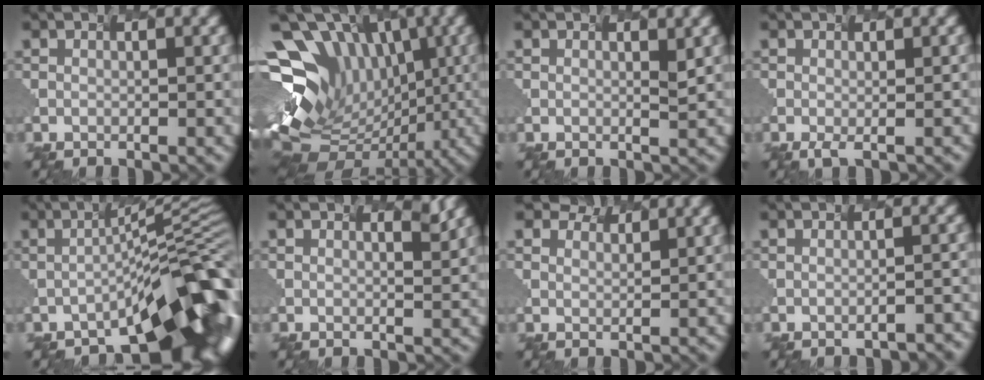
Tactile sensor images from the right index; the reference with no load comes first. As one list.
[{"total": 14.8, "force": [-0.2, 11.3, 9.6], "torque": [-0.180, 0.032, 0.024]}, {"total": 0.7, "force": [0.6, 0.0, 0.3], "torque": [-0.001, 0.000, 0.012]}, {"total": 1.3, "force": [-0.7, 0.2, 1.1], "torque": [-0.011, 0.002, -0.003]}, {"total": 12.2, "force": [-5.9, 3.9, 9.9], "torque": [-0.122, 0.000, -0.082]}, {"total": 1.7, "force": [1.5, 0.6, 0.5], "torque": [0.014, 0.004, 0.004]}, {"total": 3.6, "force": [3.3, 1.4, 0.6], "torque": [-0.019, -0.002, 0.053]}, {"total": 2.5, "force": [-1.5, 0.8, 1.9], "torque": [-0.011, 0.003, -0.010]}]